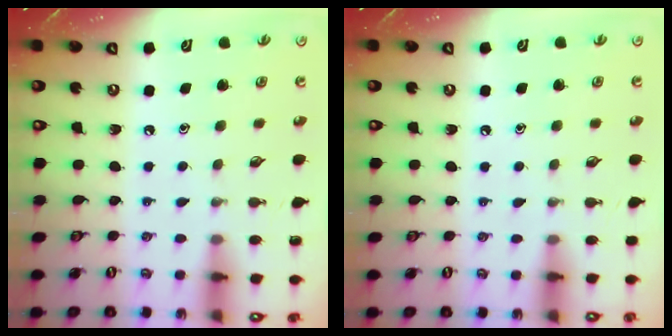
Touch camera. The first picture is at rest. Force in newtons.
{"total": 3.0, "press": 2.9, "slide": 0.5}